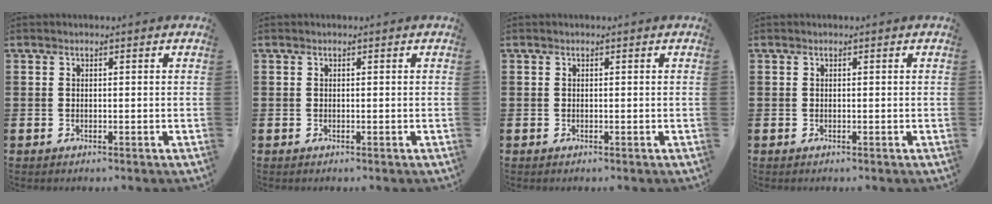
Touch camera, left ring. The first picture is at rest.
{"total": 0.0}
{"total": 0.0}
{"total": 0.0}